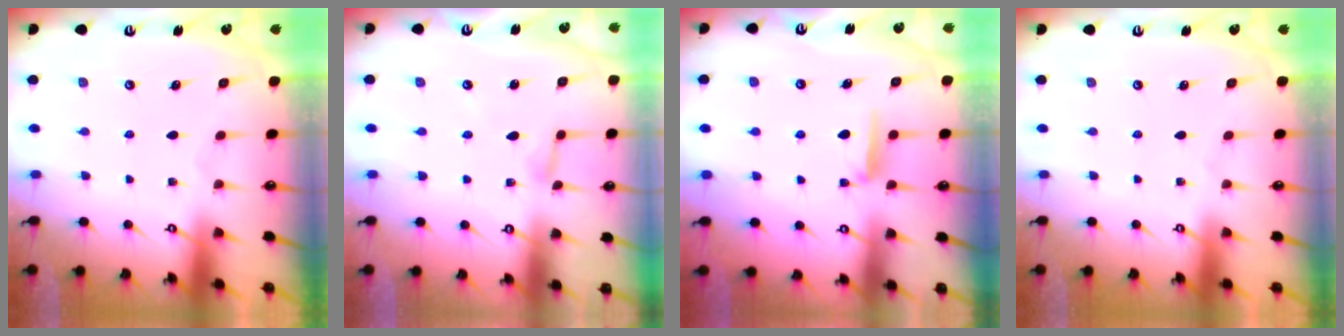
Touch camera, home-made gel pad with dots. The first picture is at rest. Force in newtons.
{"total": 2.6, "press": 2.6, "slide": 0.3}
{"total": 5.0, "press": 5.0, "slide": 0.7}
{"total": 0.0}